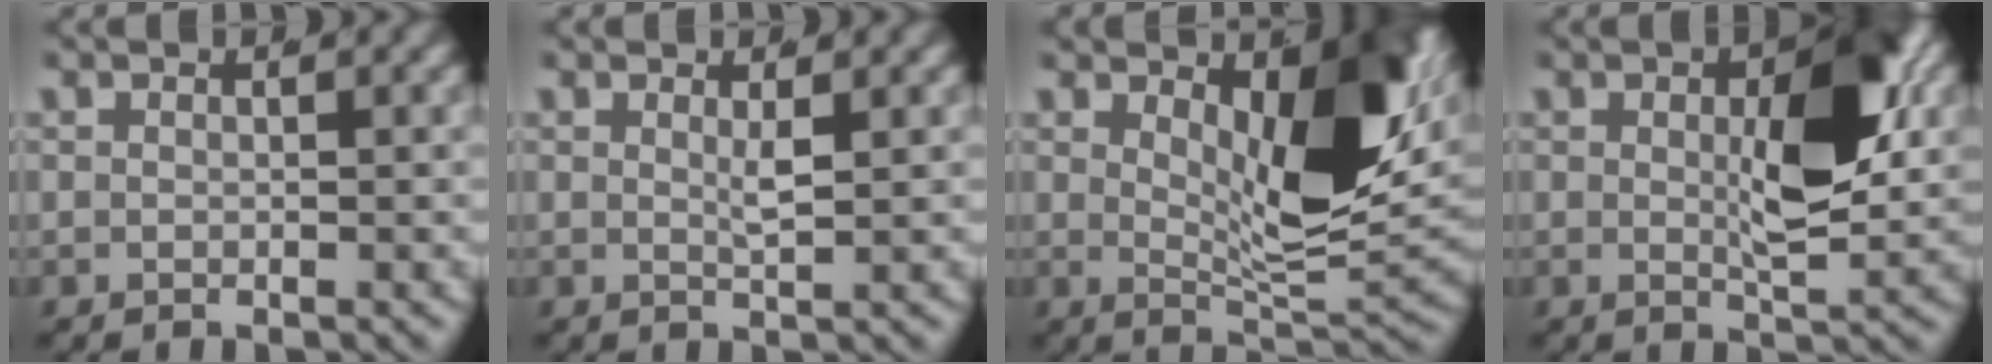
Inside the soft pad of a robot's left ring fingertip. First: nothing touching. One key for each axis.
{"total": 1.3, "fx": 0.6, "fy": -0.5, "fz": 1.0, "tx": -0.020, "ty": -0.014, "tz": 0.019}
{"total": 8.8, "fx": 3.4, "fy": 2.4, "fz": 7.8, "tx": -0.105, "ty": -0.017, "tz": 0.060}
{"total": 6.7, "fx": 0.6, "fy": 2.4, "fz": 6.2, "tx": -0.089, "ty": -0.017, "tz": 0.015}